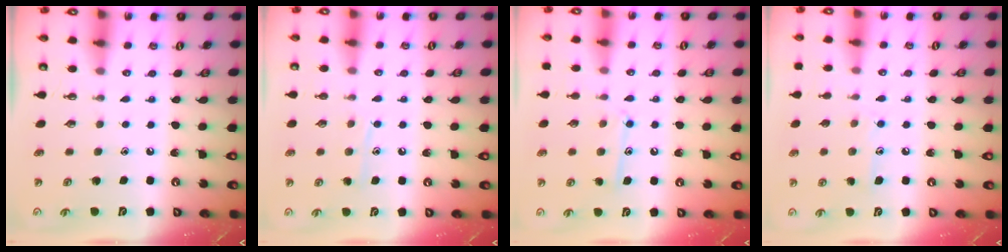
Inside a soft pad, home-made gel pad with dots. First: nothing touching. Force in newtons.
{"total": 7.3, "press": 7.2, "slide": 0.8}
{"total": 10.3, "press": 10.3, "slide": 0.7}
{"total": 7.1, "press": 7.1, "slide": 0.1}